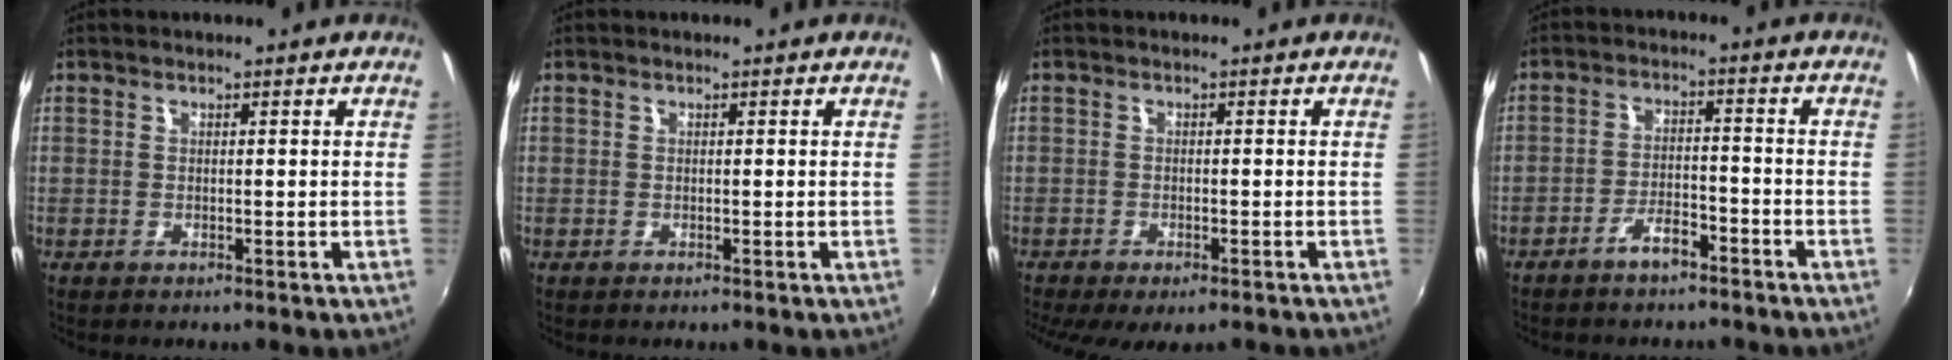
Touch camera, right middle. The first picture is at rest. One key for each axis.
{"total": 0.0}
{"total": 6.6, "fx": -4.9, "fy": 2.1, "fz": 3.9, "tx": -0.088, "ty": -0.031, "tz": -0.073}
{"total": 4.8, "fx": -3.8, "fy": 1.7, "fz": 2.3, "tx": -0.056, "ty": 0.010, "tz": -0.061}